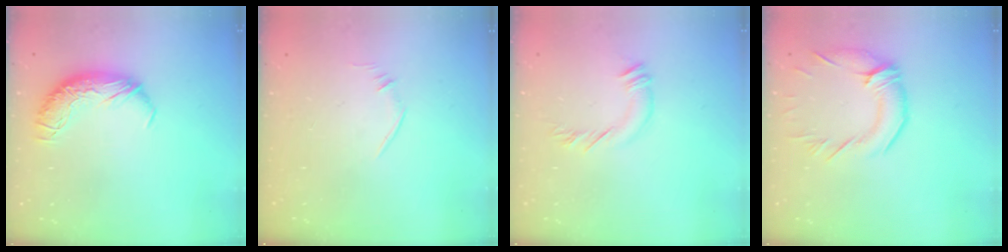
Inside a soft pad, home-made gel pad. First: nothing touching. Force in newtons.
{"total": 6.1, "press": 6.0, "slide": 1.1}
{"total": 4.2, "press": 4.2, "slide": 0.4}
{"total": 2.9, "press": 2.5, "slide": 1.5}